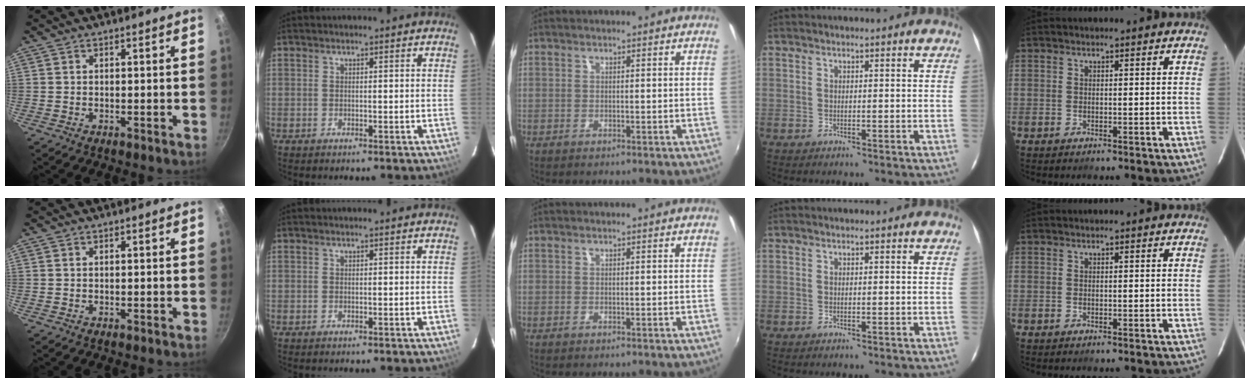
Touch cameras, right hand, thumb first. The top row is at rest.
{}